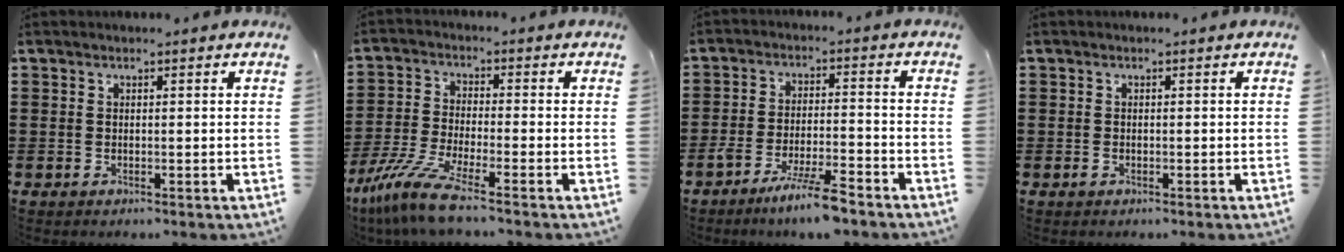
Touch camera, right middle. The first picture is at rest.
{"total": 8.0, "force": [-6.1, 0.6, 5.2], "torque": [-0.121, -0.017, -0.121]}
{"total": 7.1, "force": [-5.7, 0.3, 4.3], "torque": [-0.087, -0.011, -0.104]}
{"total": 0.7, "force": [-0.4, 0.3, 0.5], "torque": [-0.020, -0.008, -0.009]}